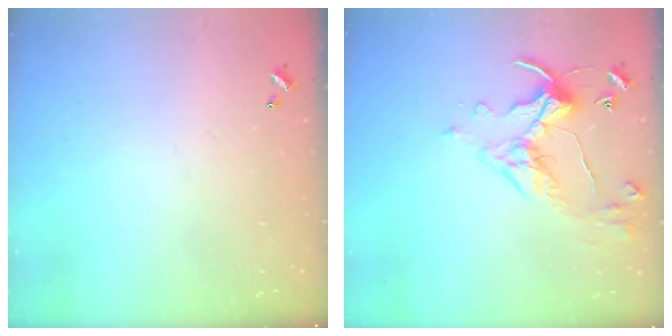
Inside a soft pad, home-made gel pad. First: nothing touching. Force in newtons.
{"total": 5.8, "press": 5.8, "slide": 0.7}